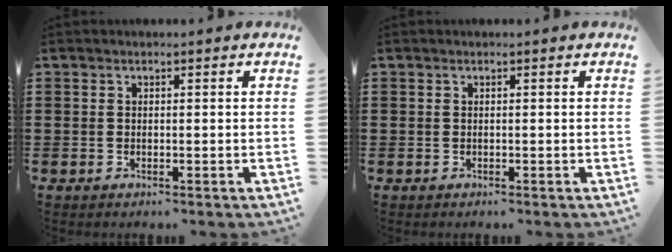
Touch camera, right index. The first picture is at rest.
{"total": 0.0}